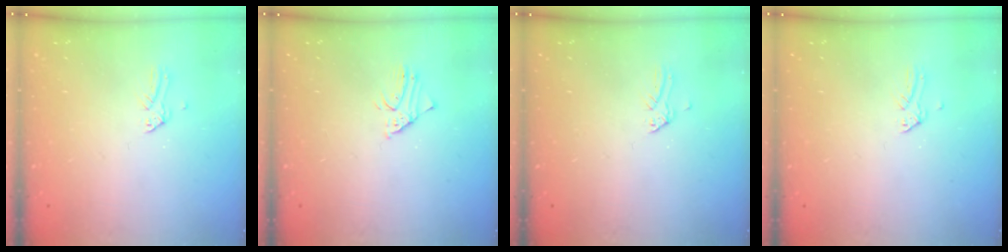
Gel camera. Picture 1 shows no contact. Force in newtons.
{"total": 1.9, "press": 1.9, "slide": 0.1}
{"total": 0.0}
{"total": 0.0}